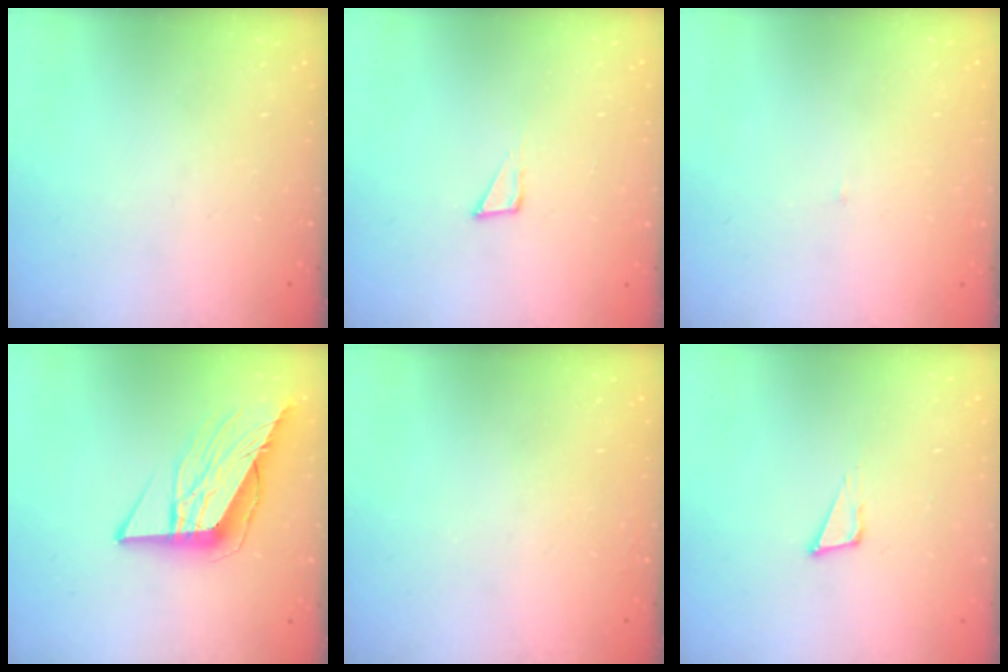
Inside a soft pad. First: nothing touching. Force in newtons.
{"total": 2.3, "press": 2.3, "slide": 0.1}
{"total": 2.1, "press": 2.1, "slide": 0.1}
{"total": 11.4, "press": 11.3, "slide": 1.3}
{"total": 1.6, "press": 1.6, "slide": 0.0}
{"total": 4.0, "press": 3.9, "slide": 0.8}